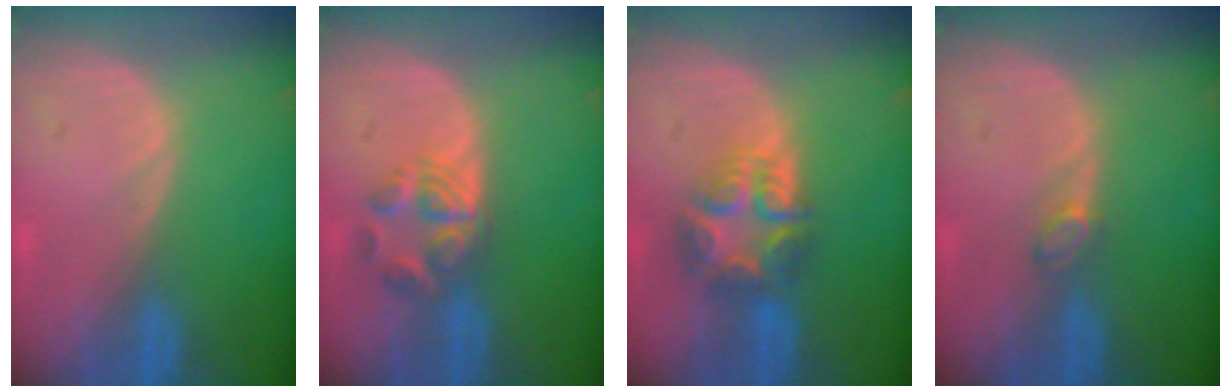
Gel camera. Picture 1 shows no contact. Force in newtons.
{"total": 5.7, "press": 4.7, "slide": 3.2}
{"total": 7.7, "press": 6.7, "slide": 3.8}
{"total": 1.6, "press": 1.6, "slide": 0.2}